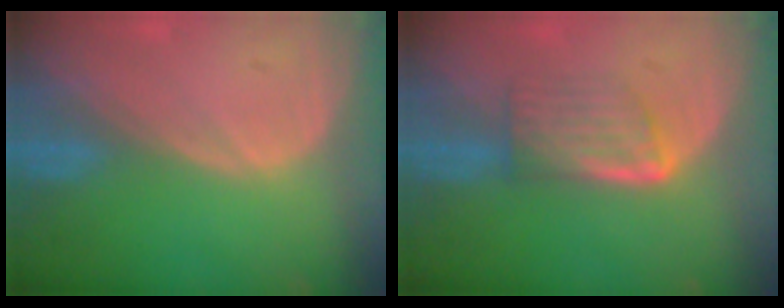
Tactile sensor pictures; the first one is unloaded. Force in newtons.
{"total": 5.7, "press": 5.1, "slide": 2.5}